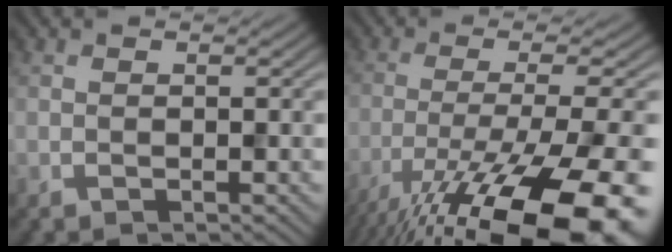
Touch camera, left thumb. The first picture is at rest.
{"total": 16.9, "force": [-11.0, 4.0, 12.3], "torque": [-0.202, -0.026, -0.170]}